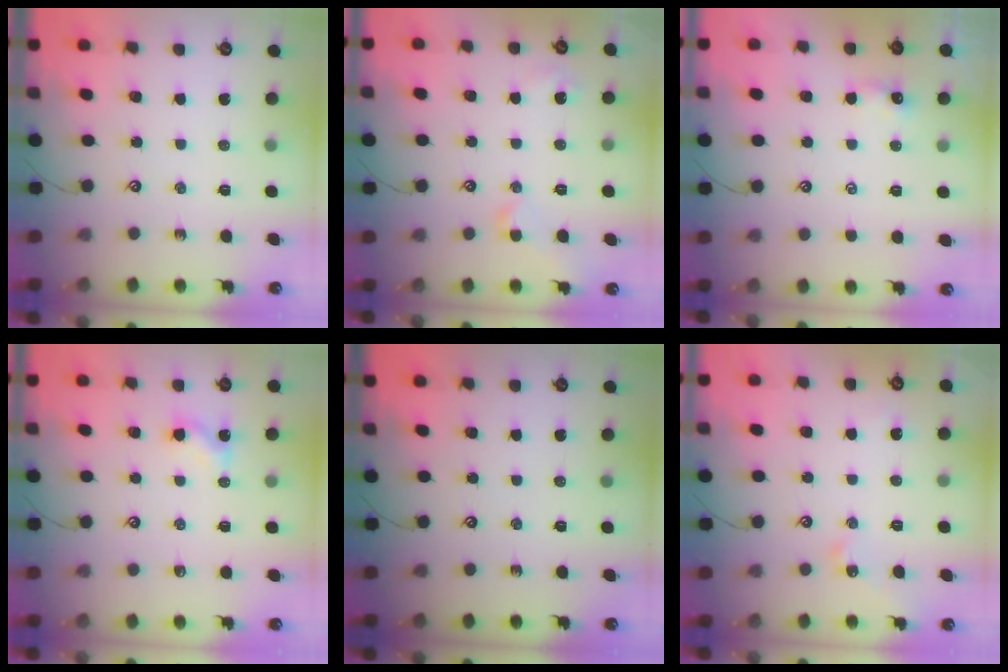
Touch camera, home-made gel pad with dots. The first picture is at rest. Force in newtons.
{"total": 2.3, "press": 2.2, "slide": 0.6}
{"total": 0.8, "press": 0.6, "slide": 0.5}
{"total": 3.6, "press": 3.6, "slide": 0.3}
{"total": 0.0}
{"total": 1.9, "press": 1.9, "slide": 0.2}